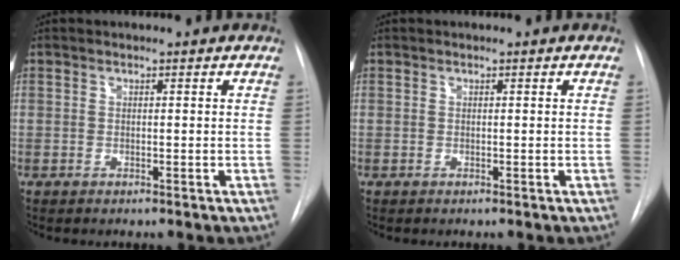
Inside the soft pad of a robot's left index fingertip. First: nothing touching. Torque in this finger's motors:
{"motor_torque": [-0.02, 0.02, -0.01, 0.00]}